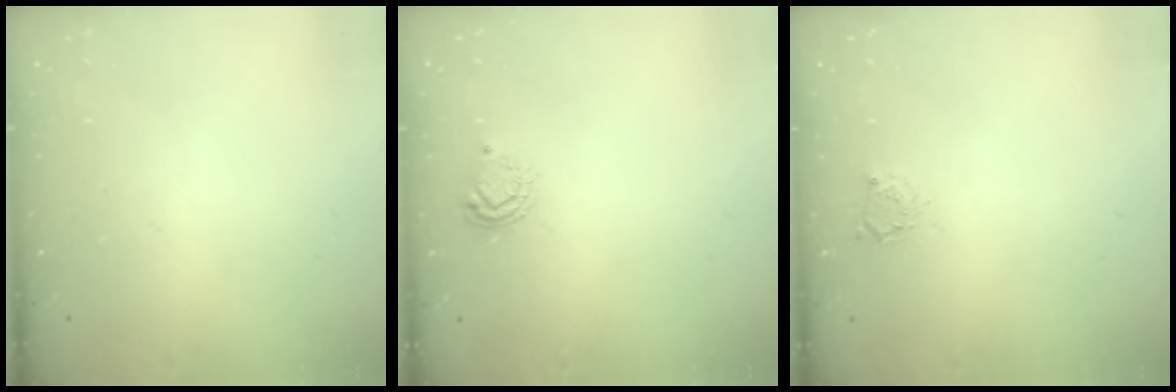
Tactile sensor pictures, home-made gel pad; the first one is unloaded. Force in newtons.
{"total": 5.9, "press": 5.9, "slide": 0.6}
{"total": 3.3, "press": 3.2, "slide": 0.5}